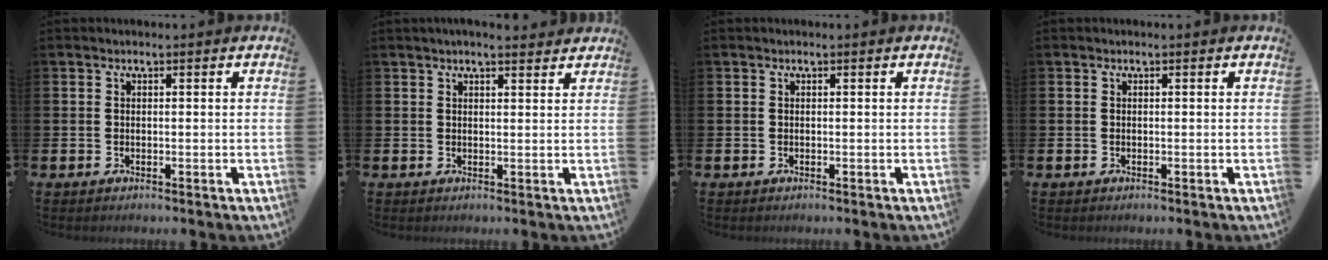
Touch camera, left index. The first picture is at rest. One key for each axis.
{"total": 2.4, "fx": 2.3, "fy": 0.3, "fz": 0.7, "tx": -0.007, "ty": -0.010, "tz": 0.039}
{"total": 0.0}
{"total": 0.0}